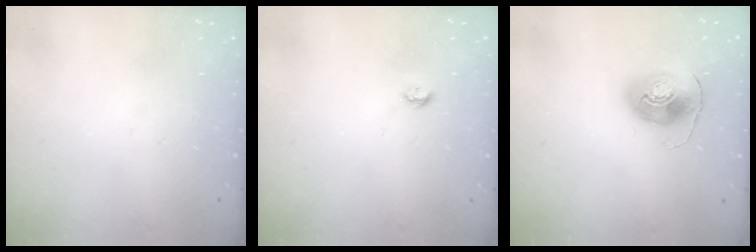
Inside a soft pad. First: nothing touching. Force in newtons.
{"total": 4.3, "press": 4.3, "slide": 0.5}
{"total": 8.8, "press": 8.8, "slide": 0.8}